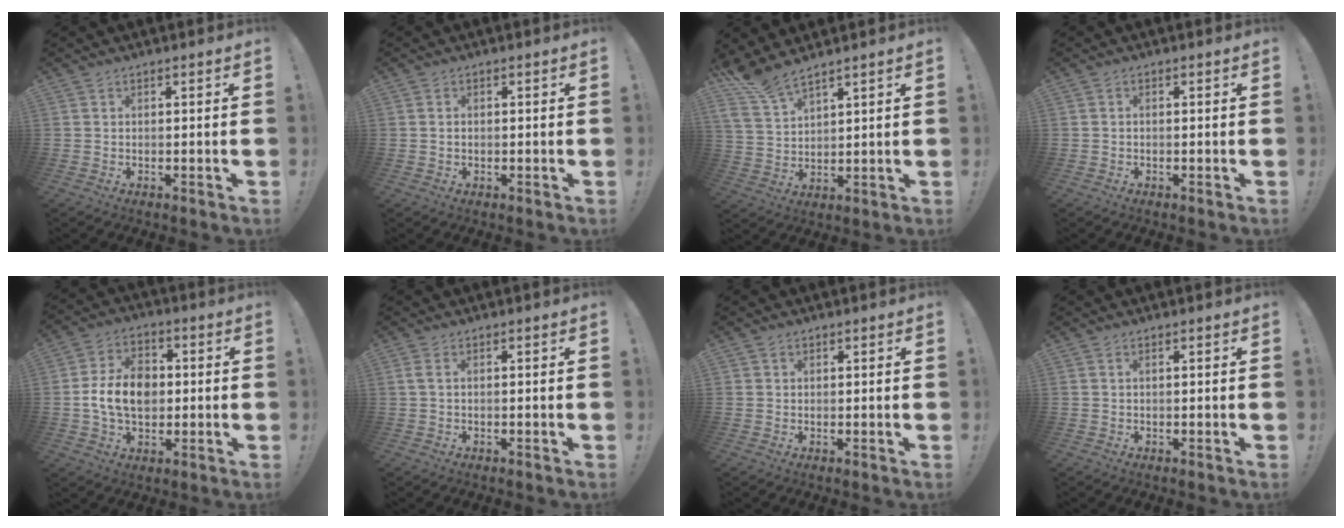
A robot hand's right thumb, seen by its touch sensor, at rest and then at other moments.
{"total": 0.7, "force": [0.1, 0.5, 0.5], "torque": [-0.011, 0.004, 0.002]}
{"total": 7.9, "force": [7.1, 1.5, 3.2], "torque": [-0.074, -0.038, 0.136]}
{"total": 0.5, "force": [-0.4, 0.2, 0.3], "torque": [-0.013, 0.003, -0.006]}
{"total": 13.1, "force": [-0.7, 9.6, 8.9], "torque": [-0.159, 0.018, -0.011]}
{"total": 1.3, "force": [0.1, 0.2, 1.3], "torque": [-0.024, 0.002, 0.003]}
{"total": 1.0, "force": [0.6, 0.8, 0.0], "torque": [0.002, -0.001, 0.010]}
{"total": 0.6, "force": [0.3, 0.1, 0.5], "torque": [-0.013, 0.003, 0.007]}